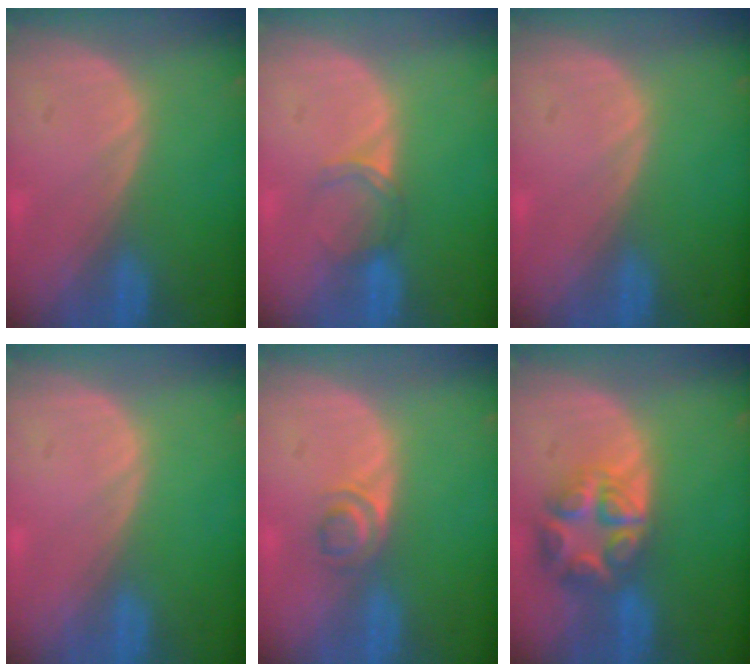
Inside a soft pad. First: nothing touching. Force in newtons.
{"total": 2.9, "press": 2.5, "slide": 1.5}
{"total": 0.0}
{"total": 0.0}
{"total": 2.8, "press": 2.7, "slide": 1.0}
{"total": 8.0, "press": 7.0, "slide": 3.9}